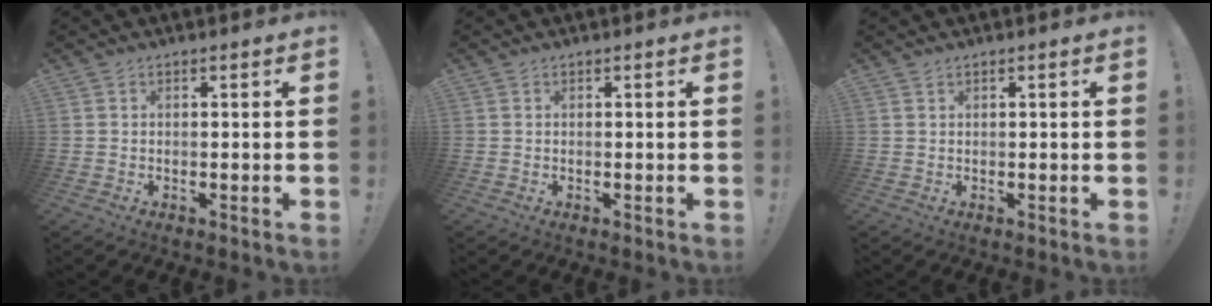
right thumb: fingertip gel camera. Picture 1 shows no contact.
{"total": 0.0}
{"total": 0.5, "force": [0.5, 0.1, 0.2], "torque": [-0.004, 0.000, 0.010]}